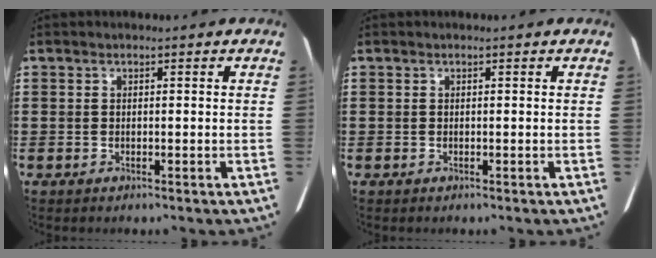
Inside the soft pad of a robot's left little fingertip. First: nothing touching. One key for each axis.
{"total": 0.0}